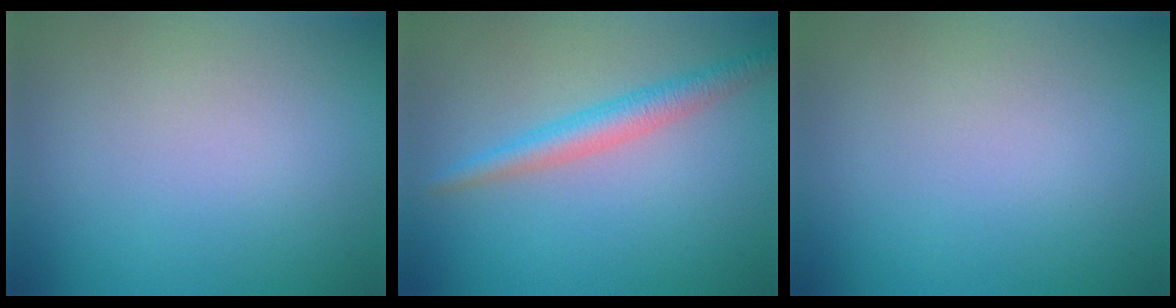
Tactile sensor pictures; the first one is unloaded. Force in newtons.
{"total": 2.8, "press": 2.8, "slide": 0.1}
{"total": 0.0}